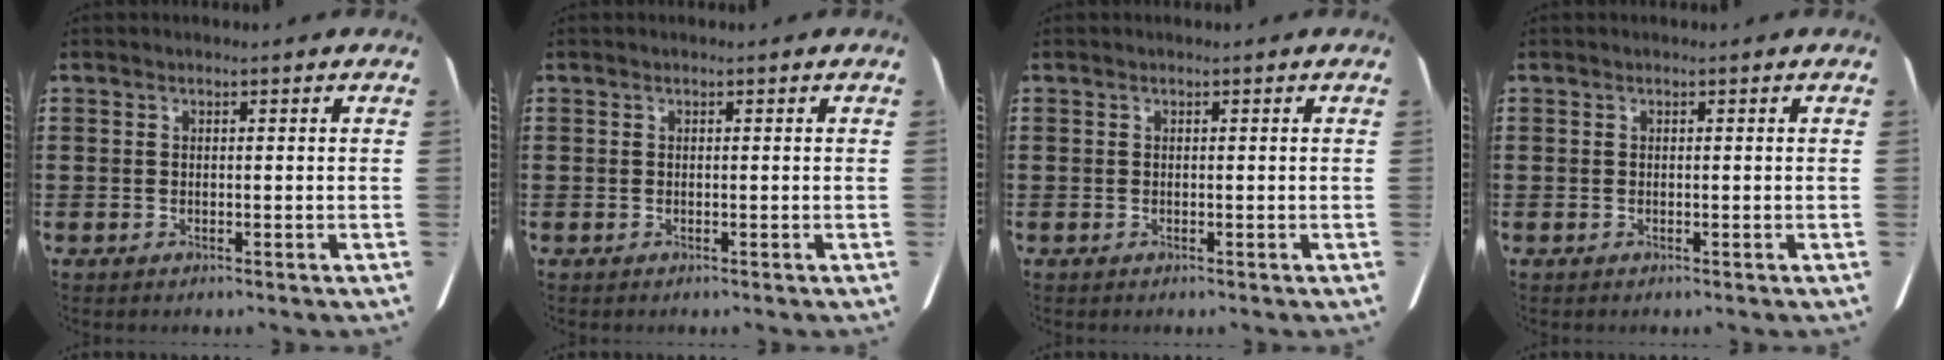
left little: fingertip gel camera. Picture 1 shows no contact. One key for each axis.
{"total": 0.0}
{"total": 0.0}
{"total": 0.0}